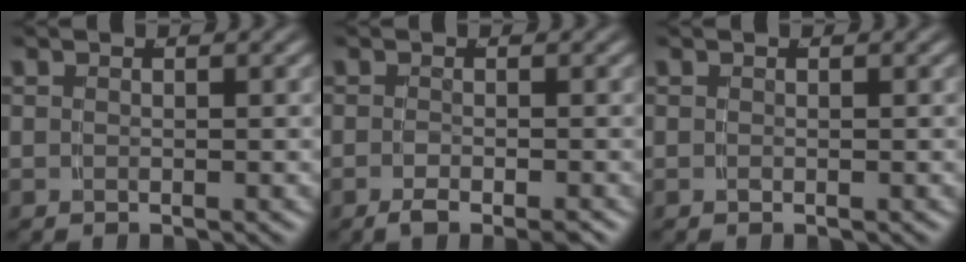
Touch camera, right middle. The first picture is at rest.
{"total": 1.9, "force": [-1.4, -0.1, 1.2], "torque": [-0.025, -0.010, -0.018]}
{"total": 0.0}